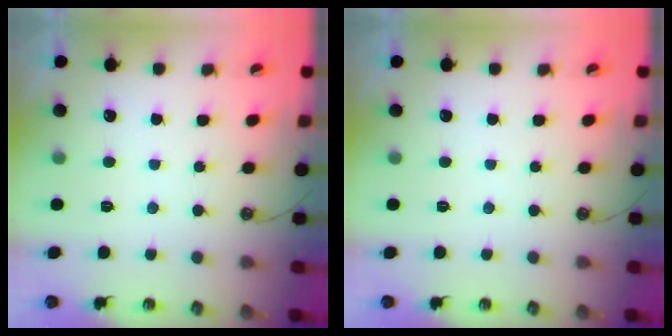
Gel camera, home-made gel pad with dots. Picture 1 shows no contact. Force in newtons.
{"total": 0.0}